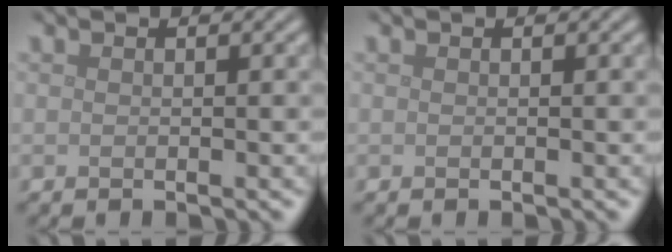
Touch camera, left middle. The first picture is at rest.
{"total": 0.0}